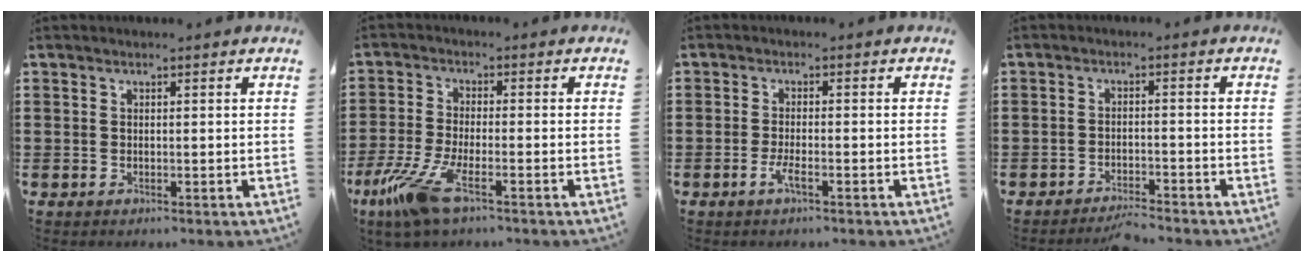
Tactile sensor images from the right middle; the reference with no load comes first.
{"total": 8.0, "force": [-4.6, 1.6, 6.3], "torque": [-0.152, -0.020, -0.089]}
{"total": 2.6, "force": [-1.2, 0.4, 2.3], "torque": [-0.046, -0.004, -0.023]}
{"total": 2.9, "force": [-2.9, 0.1, 0.5], "torque": [-0.014, 0.000, -0.058]}